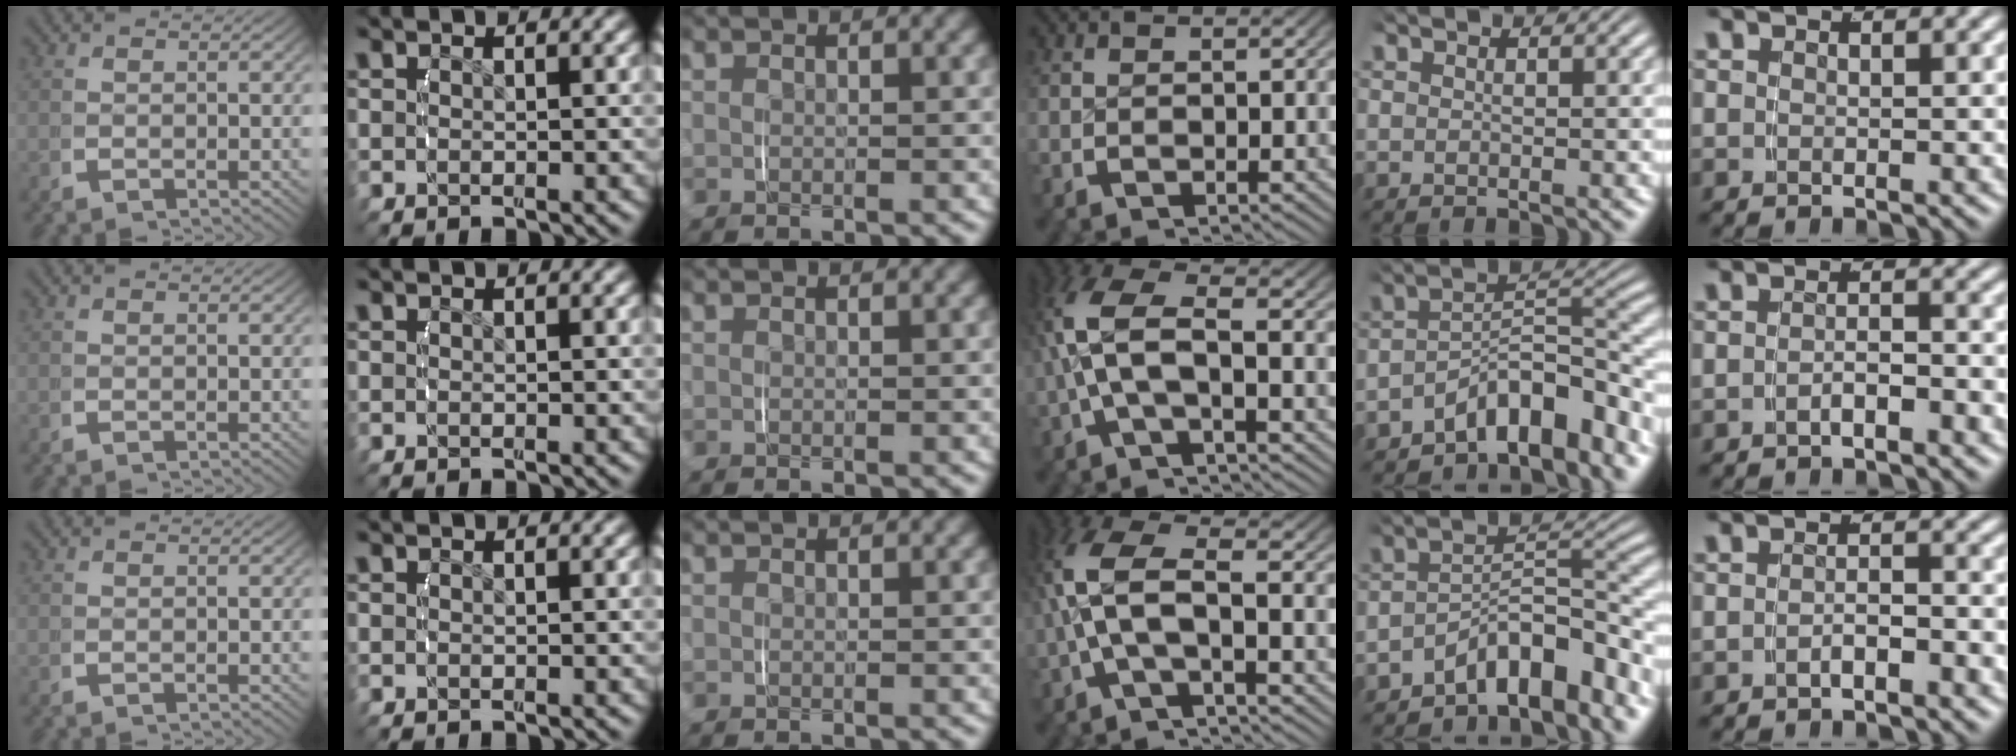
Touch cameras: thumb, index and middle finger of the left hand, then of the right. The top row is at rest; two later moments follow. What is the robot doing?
{"motion": "lift_and_place", "object": "toothpaste"}